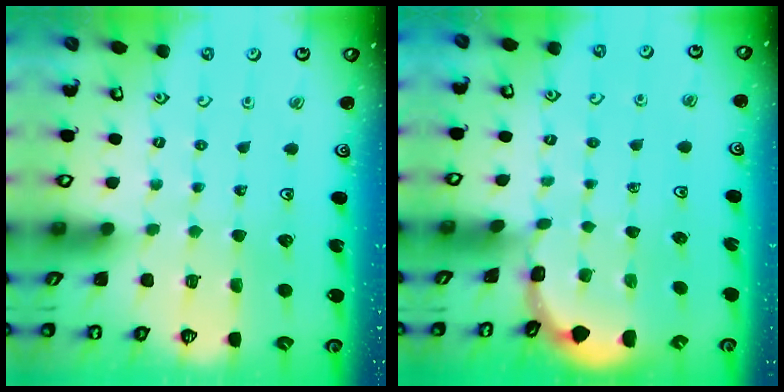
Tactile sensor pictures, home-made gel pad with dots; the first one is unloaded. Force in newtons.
{"total": 2.4, "press": 2.4, "slide": 0.3}